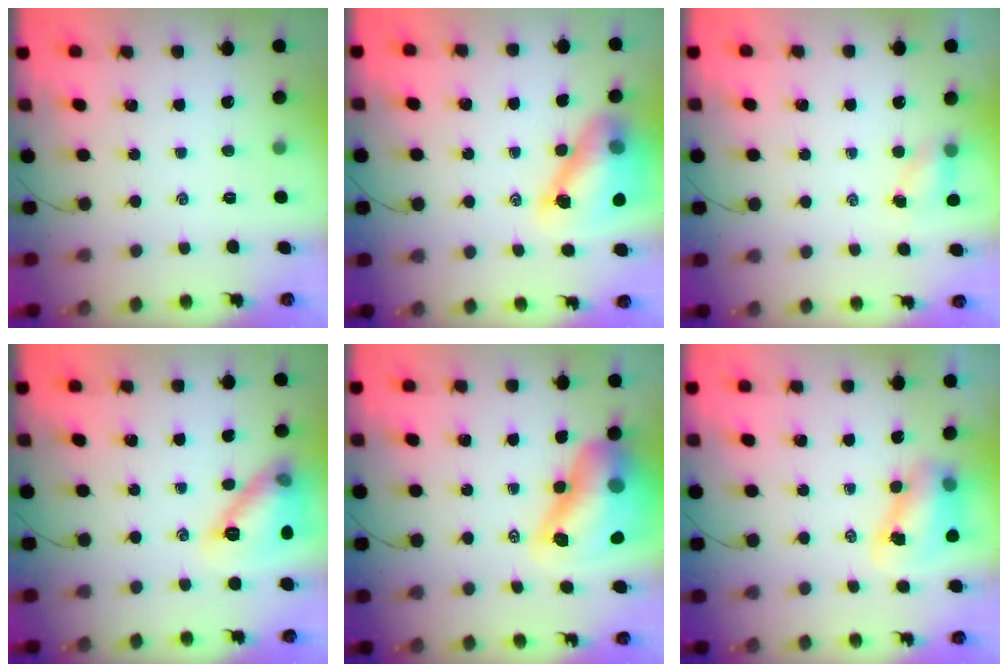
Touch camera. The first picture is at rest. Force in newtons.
{"total": 13.6, "press": 13.0, "slide": 3.9}
{"total": 4.0, "press": 3.9, "slide": 1.0}
{"total": 13.3, "press": 13.3, "slide": 0.5}
{"total": 15.1, "press": 14.5, "slide": 4.1}
{"total": 7.7, "press": 7.5, "slide": 1.3}